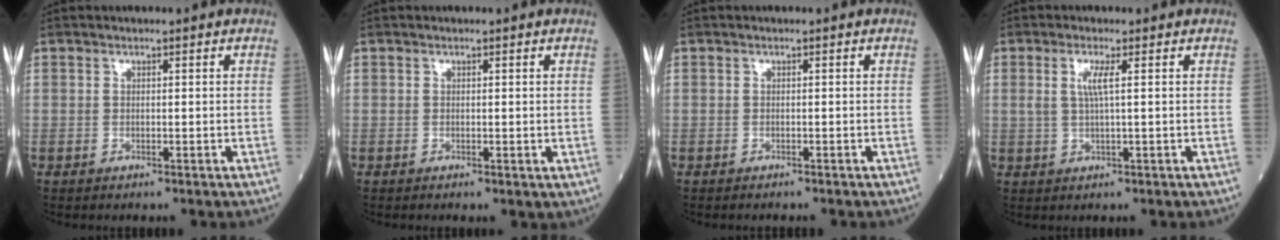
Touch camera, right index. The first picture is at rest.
{"total": 0.6, "force": [0.0, 0.4, 0.5], "torque": [-0.009, -0.003, 0.001]}
{"total": 1.2, "force": [-1.1, 0.2, 0.4], "torque": [-0.009, -0.003, -0.014]}
{"total": 2.9, "force": [0.7, -0.1, 2.8], "torque": [-0.064, 0.001, 0.014]}